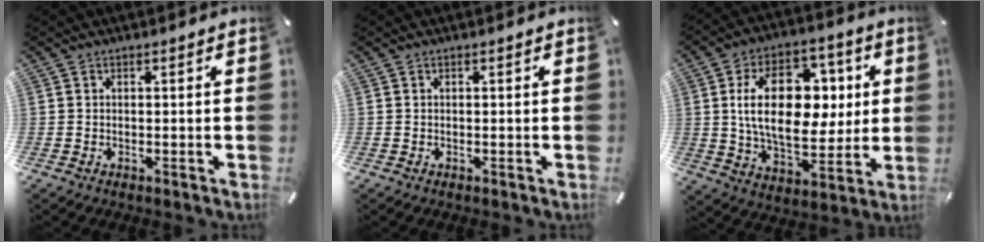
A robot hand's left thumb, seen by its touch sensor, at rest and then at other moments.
{"total": 0.0}
{"total": 20.6, "force": [3.6, 13.4, 15.3], "torque": [-0.262, 0.006, 0.061]}